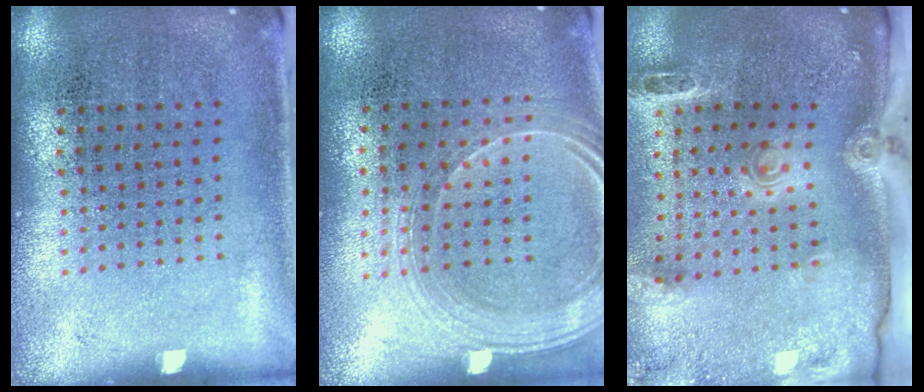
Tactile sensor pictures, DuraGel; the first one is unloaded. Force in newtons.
{"total": 1.7, "press": 1.5, "slide": 0.8}
{"total": 2.9, "press": 2.1, "slide": 2.1}